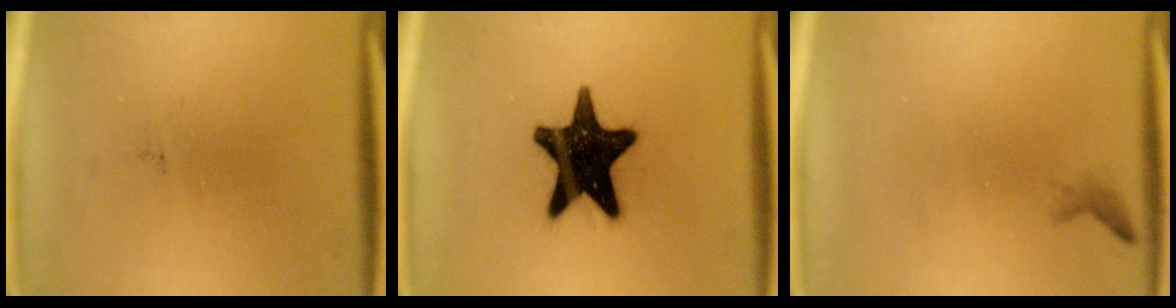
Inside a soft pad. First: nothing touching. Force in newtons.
{"total": 17.9}
{"total": 0.7}